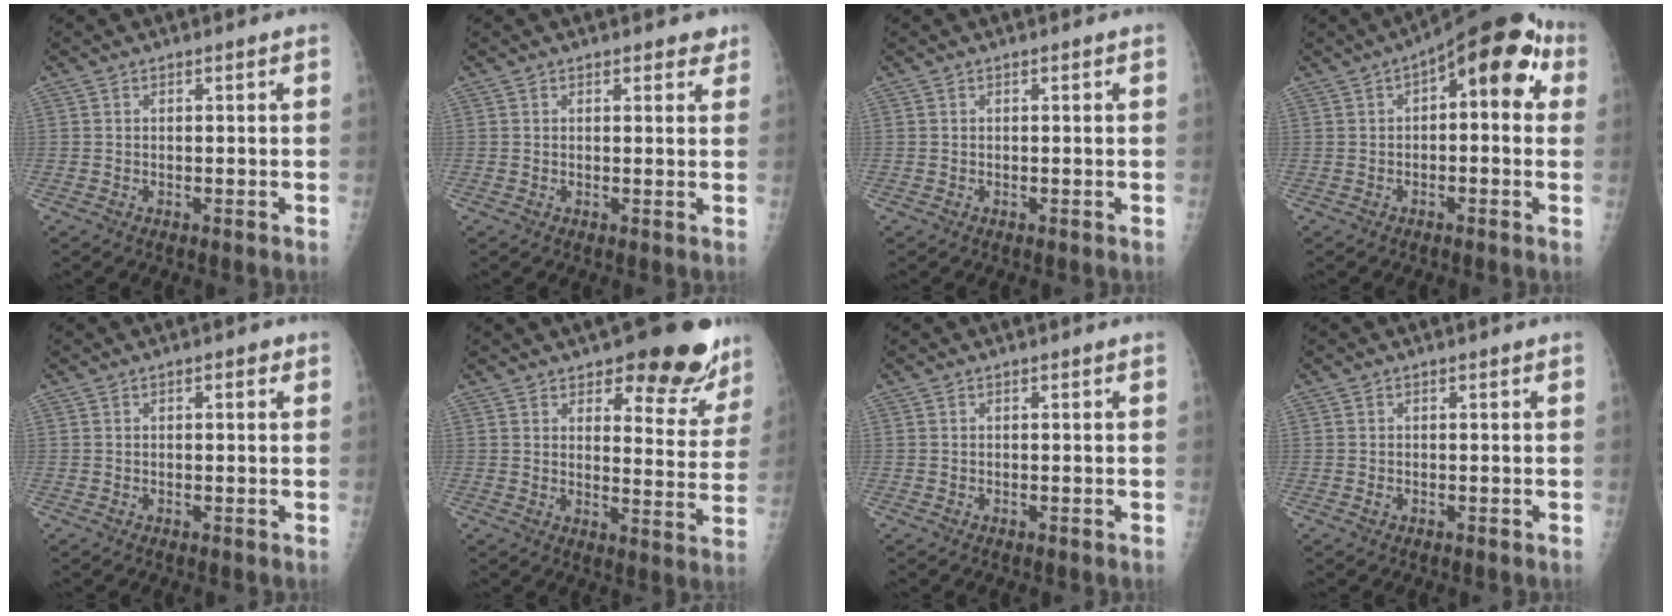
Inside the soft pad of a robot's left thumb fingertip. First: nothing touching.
{"total": 2.5, "force": [1.9, 1.3, 0.9], "torque": [0.014, -0.007, 0.017]}
{"total": 0.0}
{"total": 13.7, "force": [3.7, 6.0, 11.7], "torque": [-0.123, 0.037, 0.038]}
{"total": 1.5, "force": [0.7, 0.7, 1.2], "torque": [-0.013, 0.001, 0.007]}
{"total": 16.0, "force": [12.0, 6.2, 8.4], "torque": [-0.046, -0.081, 0.144]}
{"total": 0.0}
{"total": 0.5, "force": [0.1, 0.4, 0.3], "torque": [-0.004, -0.001, 0.001]}